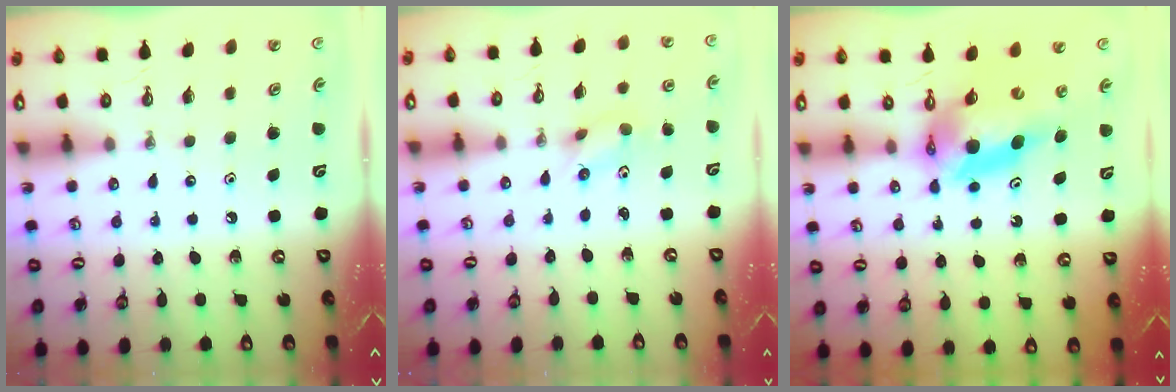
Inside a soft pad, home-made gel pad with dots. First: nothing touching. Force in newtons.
{"total": 2.5, "press": 2.3, "slide": 0.9}
{"total": 11.0, "press": 11.0, "slide": 1.0}